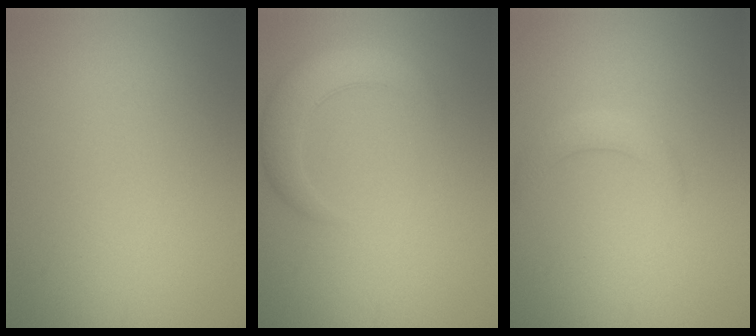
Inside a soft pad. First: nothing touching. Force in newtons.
{"total": 3.4, "press": 3.4, "slide": 0.2}
{"total": 1.8, "press": 1.8, "slide": 0.1}